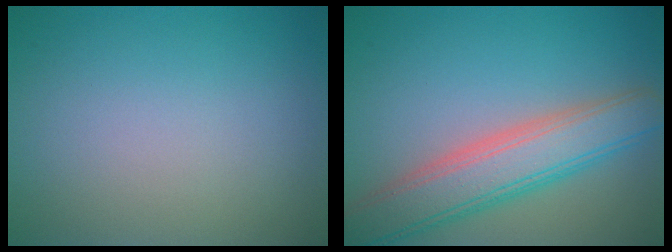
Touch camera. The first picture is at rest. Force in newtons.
{"total": 6.6, "press": 6.6, "slide": 0.4}